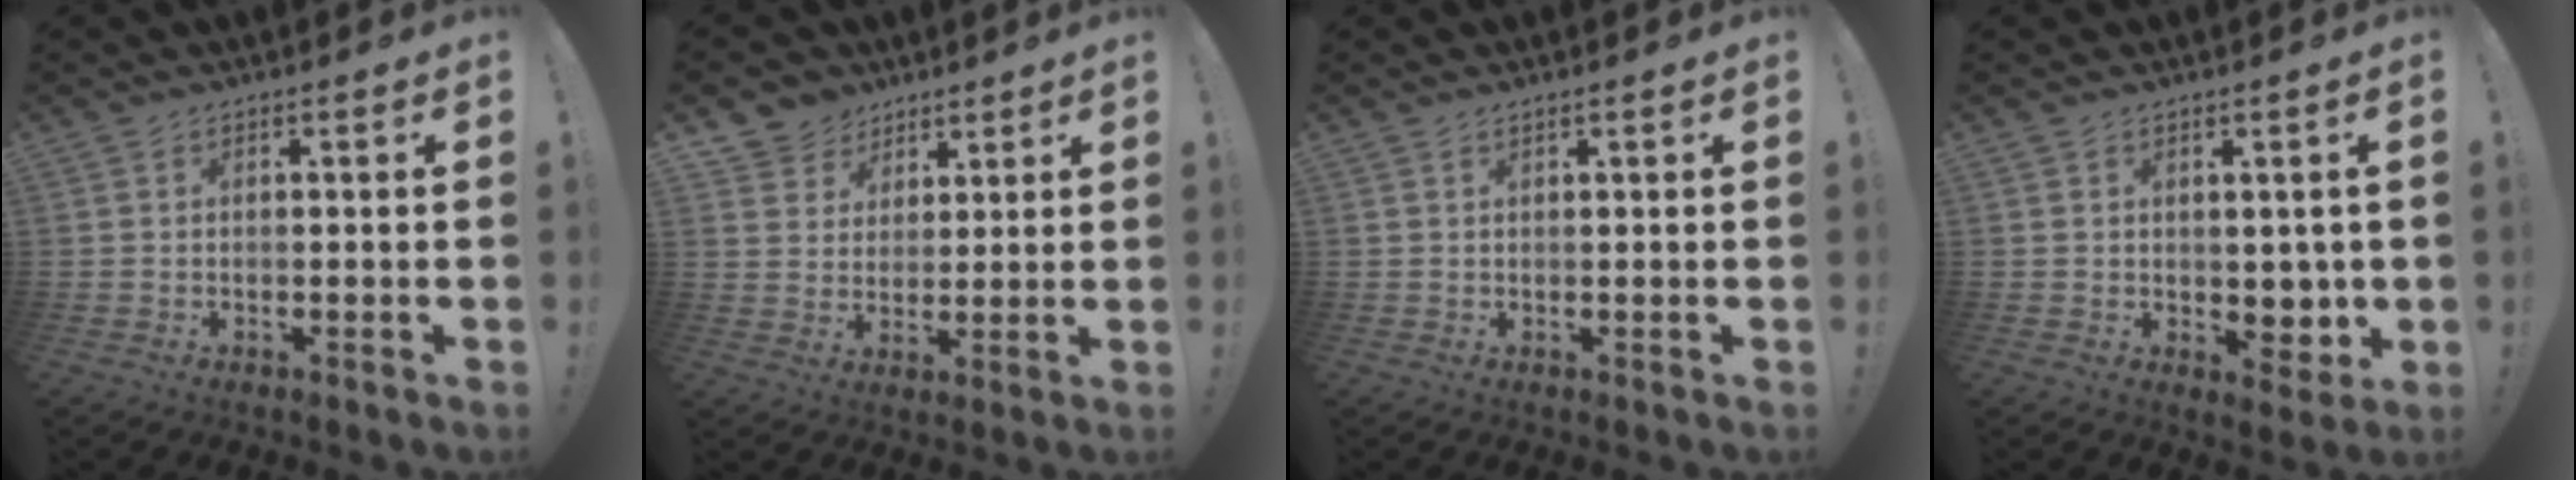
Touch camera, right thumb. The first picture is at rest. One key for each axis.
{"total": 7.1, "fx": 4.0, "fy": 5.9, "fz": 0.3, "tx": -0.005, "ty": -0.033, "tz": 0.082}
{"total": 0.9, "fx": 0.7, "fy": -0.1, "fz": 0.6, "tx": -0.018, "ty": 0.002, "tz": 0.012}
{"total": 5.8, "fx": 1.3, "fy": 5.0, "fz": 2.6, "tx": -0.007, "ty": -0.017, "tz": 0.028}